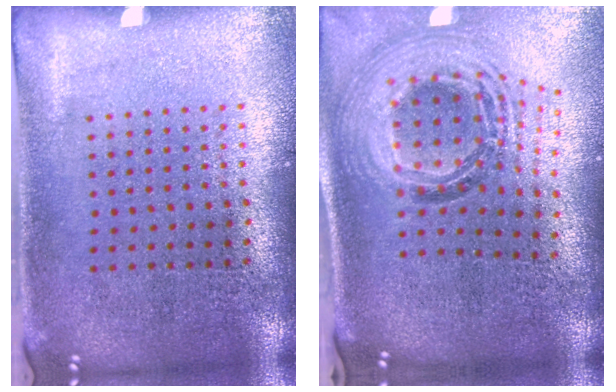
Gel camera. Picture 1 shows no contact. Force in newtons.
{"total": 1.9, "press": 1.5, "slide": 1.1}